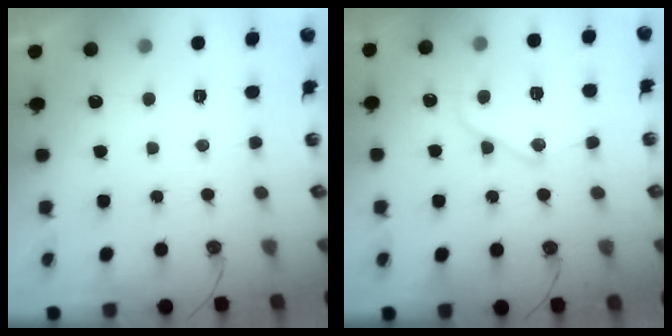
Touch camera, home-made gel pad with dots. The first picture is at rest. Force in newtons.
{"total": 16.0, "press": 15.9, "slide": 1.7}